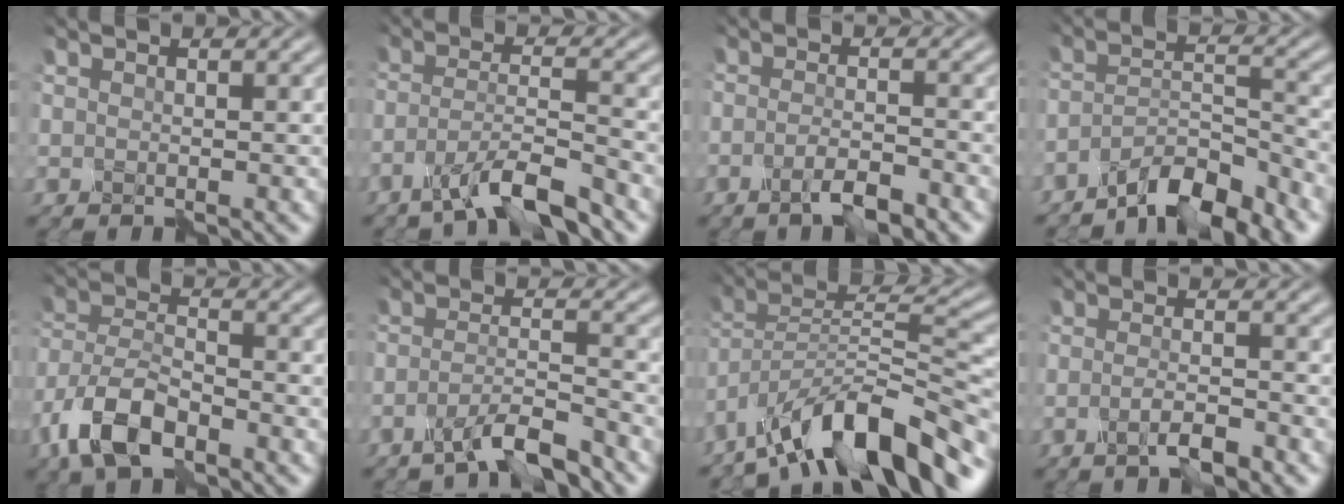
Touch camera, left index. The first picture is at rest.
{"total": 6.2, "force": [-4.5, 1.1, 4.0], "torque": [-0.072, 0.001, -0.086]}
{"total": 3.1, "force": [-1.9, 0.7, 2.3], "torque": [-0.044, 0.002, -0.040]}
{"total": 6.7, "force": [-5.3, 1.6, 3.7], "torque": [-0.062, 0.004, -0.094]}
{"total": 7.5, "force": [-4.4, 3.6, 4.9], "torque": [-0.101, 0.003, -0.096]}
{"total": 5.1, "force": [-3.8, 0.9, 3.3], "torque": [-0.056, 0.003, -0.074]}
{"total": 12.1, "force": [-9.0, 3.6, 7.3], "torque": [-0.106, 0.021, -0.165]}
{"total": 3.0, "force": [-1.6, 0.7, 2.4], "torque": [-0.043, 0.001, -0.035]}